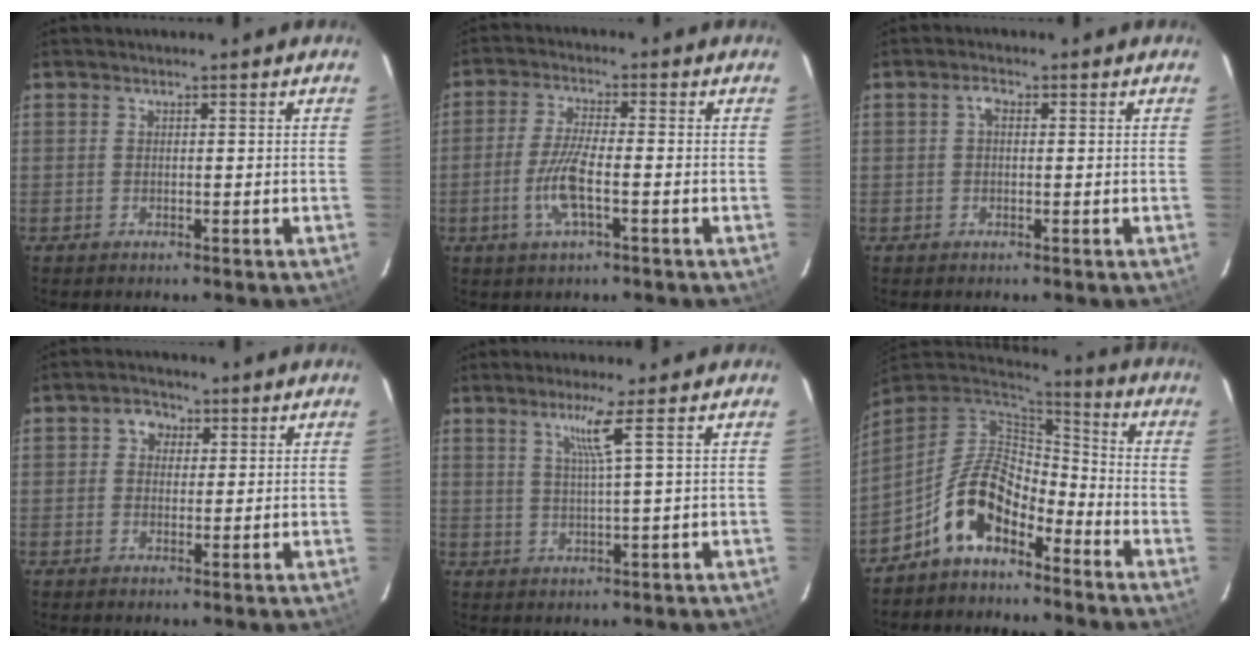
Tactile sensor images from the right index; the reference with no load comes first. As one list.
[{"total": 7.2, "force": [-2.3, 1.5, 6.7], "torque": [-0.141, -0.003, -0.047]}, {"total": 1.7, "force": [0.2, 1.0, 1.3], "torque": [-0.026, 0.009, 0.002]}, {"total": 3.4, "force": [0.9, 3.0, 1.2], "torque": [-0.017, 0.014, 0.013]}, {"total": 4.1, "force": [2.0, -1.4, 3.3], "torque": [-0.057, -0.008, 0.038]}, {"total": 12.1, "force": [-7.0, 6.0, 7.8], "torque": [-0.163, 0.018, -0.134]}]